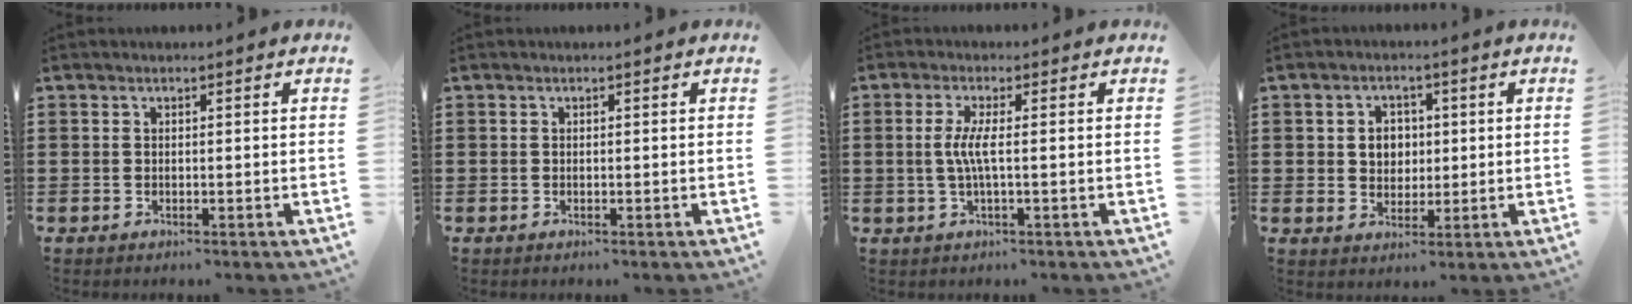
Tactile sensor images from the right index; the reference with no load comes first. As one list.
[{"total": 0.0}, {"total": 3.8, "force": [-0.2, 0.1, 3.8], "torque": [-0.085, -0.010, -0.011]}, {"total": 3.9, "force": [0.5, 3.5, 1.6], "torque": [-0.037, 0.009, 0.004]}]